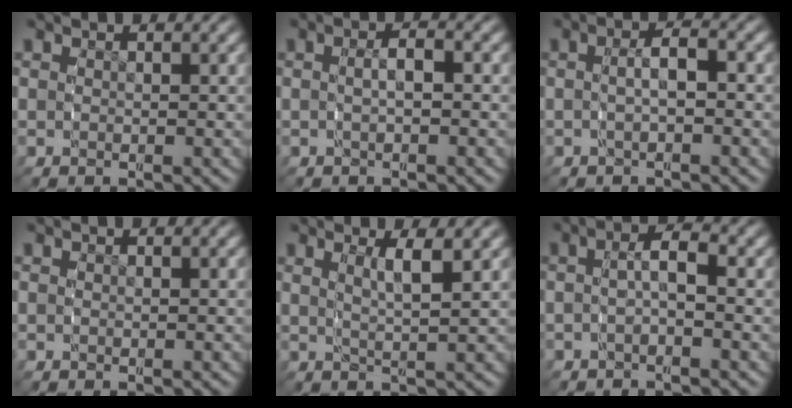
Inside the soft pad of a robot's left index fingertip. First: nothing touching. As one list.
[{"total": 2.3, "force": [-0.4, 1.2, 1.9], "torque": [-0.033, 0.001, -0.011]}, {"total": 2.8, "force": [-0.7, 1.2, 2.4], "torque": [-0.043, 0.005, -0.015]}, {"total": 0.0}, {"total": 2.9, "force": [1.1, 0.5, 2.6], "torque": [-0.053, -0.006, 0.020]}, {"total": 2.6, "force": [-0.7, 1.0, 2.3], "torque": [-0.042, 0.006, -0.016]}]